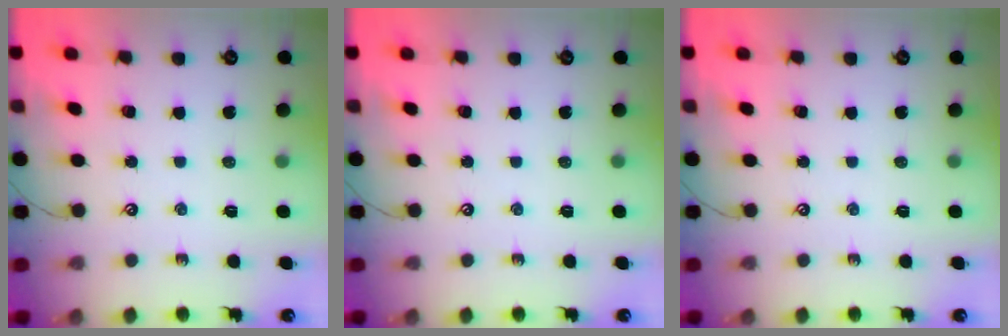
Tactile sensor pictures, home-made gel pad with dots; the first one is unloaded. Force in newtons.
{"total": 0.0}
{"total": 0.0}